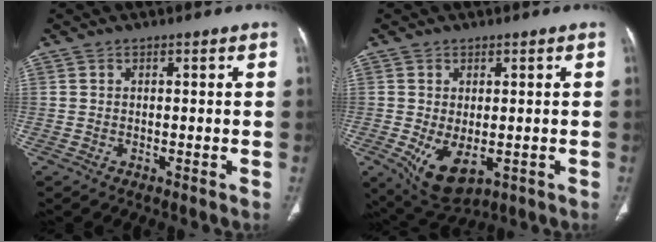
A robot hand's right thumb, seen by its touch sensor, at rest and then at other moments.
{"total": 8.1, "force": [-2.0, 4.5, 6.4], "torque": [-0.106, -0.013, -0.014]}